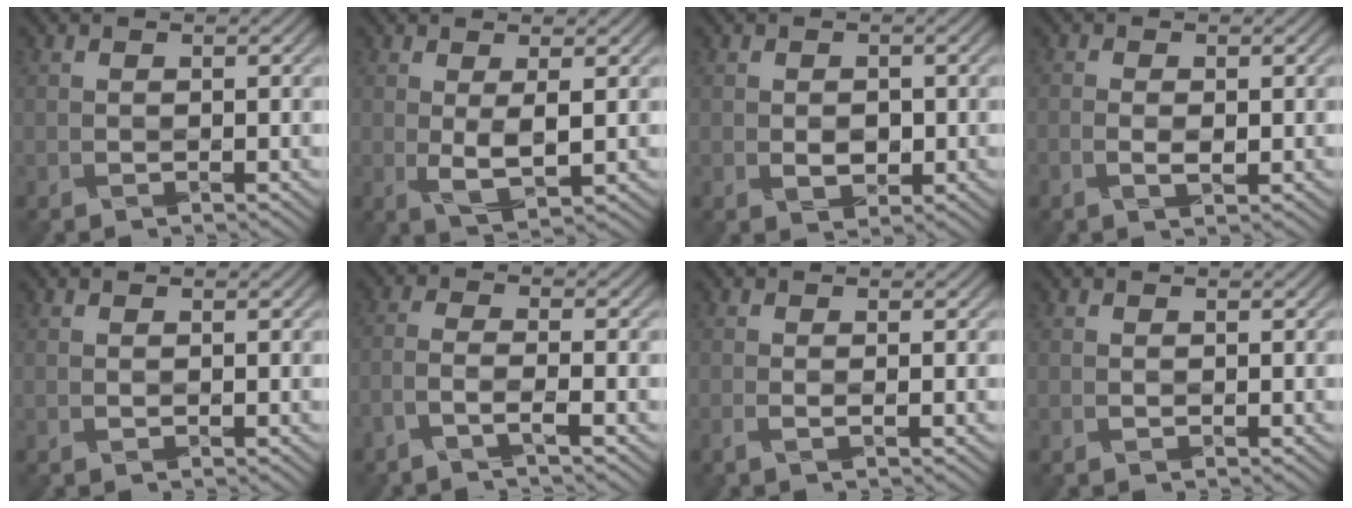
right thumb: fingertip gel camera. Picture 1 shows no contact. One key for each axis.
{"total": 3.3, "fx": 0.4, "fy": 0.9, "fz": 3.1, "tx": -0.068, "ty": -0.005, "tz": 0.014}
{"total": 1.6, "fx": -0.2, "fy": 1.3, "fz": 0.9, "tx": -0.015, "ty": -0.007, "tz": 0.004}
{"total": 1.2, "fx": -0.4, "fy": 0.4, "fz": 1.1, "tx": -0.019, "ty": -0.001, "tz": -0.008}
{"total": 0.0}
{"total": 3.2, "fx": -2.2, "fy": 0.4, "fz": 2.3, "tx": -0.037, "ty": 0.007, "tz": -0.064}
{"total": 1.2, "fx": -0.3, "fy": 0.4, "fz": 1.1, "tx": -0.017, "ty": -0.001, "tz": -0.010}
{"total": 0.0}